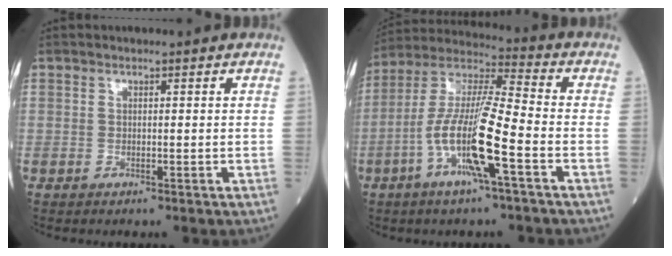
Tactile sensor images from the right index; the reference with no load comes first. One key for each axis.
{"total": 13.5, "fx": -4.7, "fy": 0.6, "fz": 12.6, "tx": -0.259, "ty": 0.000, "tz": -0.096}